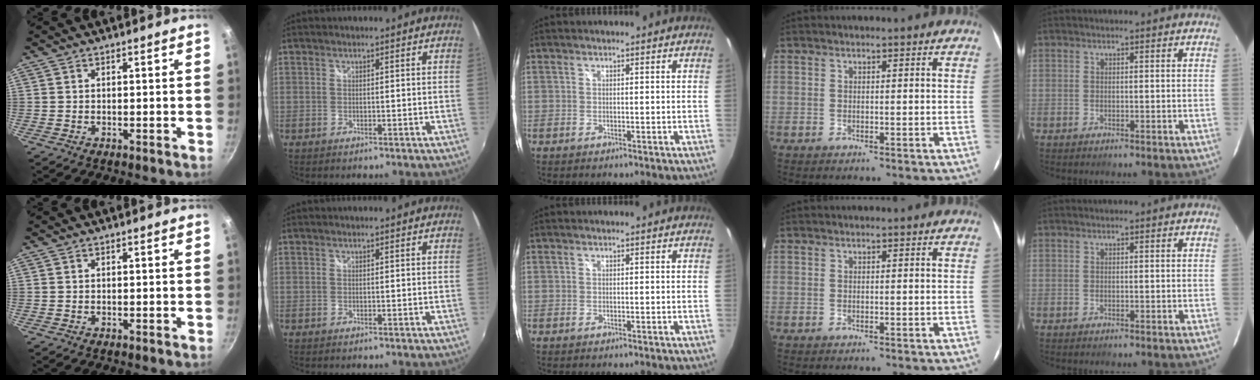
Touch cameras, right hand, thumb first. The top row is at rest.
{}